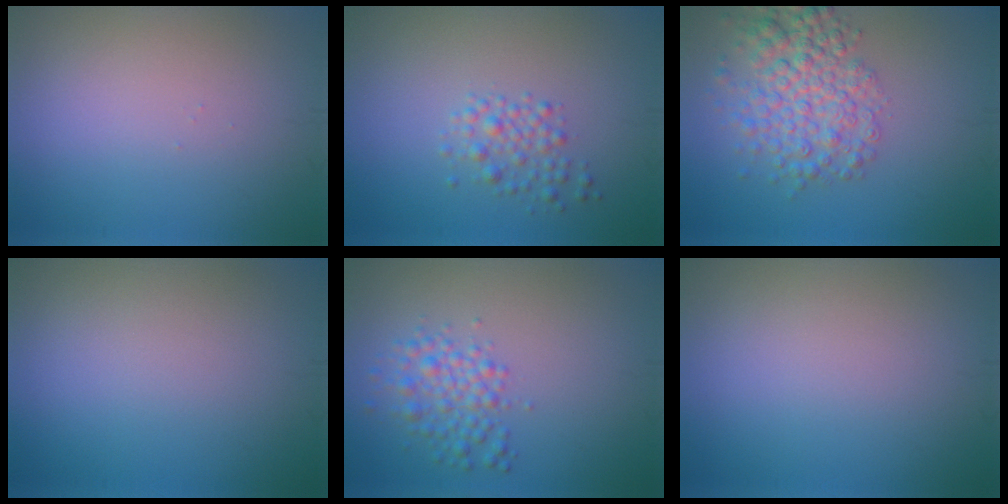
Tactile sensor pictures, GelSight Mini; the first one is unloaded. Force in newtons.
{"total": 2.0, "press": 2.0, "slide": 0.0}
{"total": 5.5, "press": 5.5, "slide": 0.2}
{"total": 0.0}
{"total": 2.9, "press": 2.9, "slide": 0.0}
{"total": 0.0}